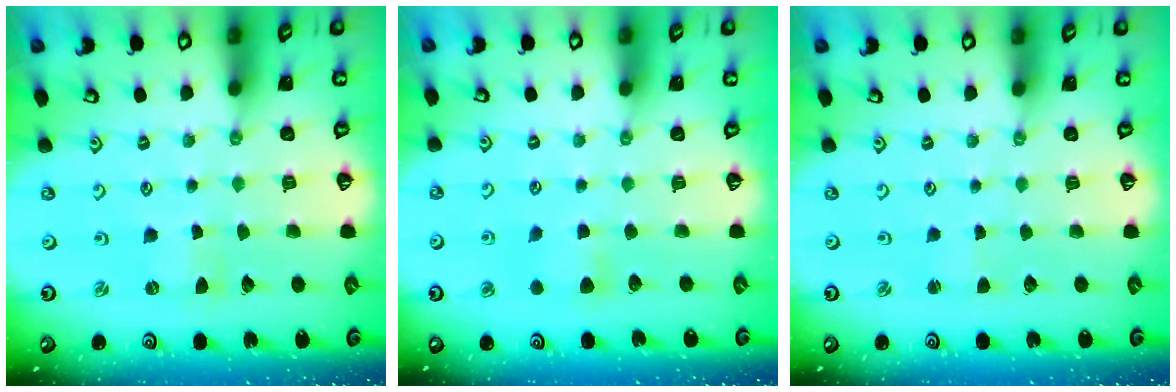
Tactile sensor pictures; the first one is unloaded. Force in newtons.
{"total": 5.0, "press": 4.9, "slide": 0.9}
{"total": 0.9, "press": 0.9, "slide": 0.2}